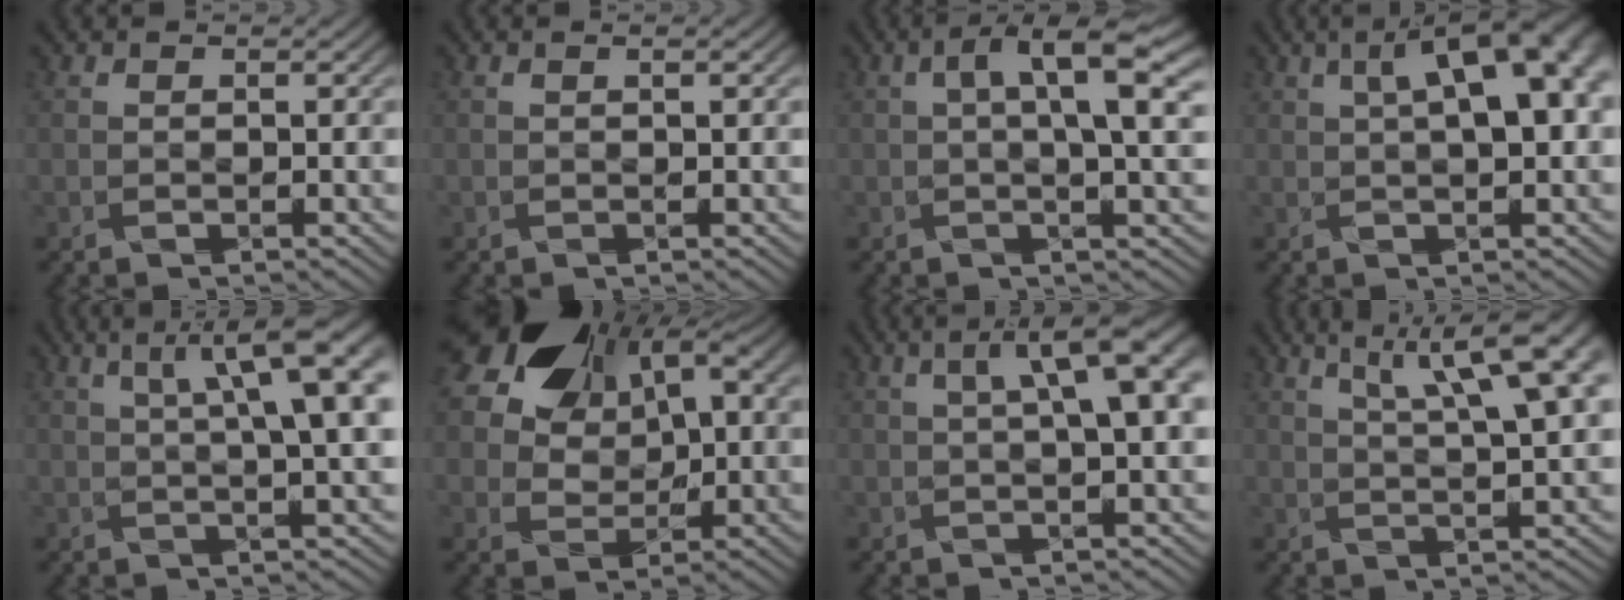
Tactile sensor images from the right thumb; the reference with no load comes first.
{"total": 0.9, "force": [0.3, 0.1, 0.8], "torque": [-0.016, 0.003, 0.004]}
{"total": 7.2, "force": [1.8, 1.8, 6.7], "torque": [-0.107, 0.009, 0.027]}
{"total": 9.5, "force": [2.4, 3.4, 8.5], "torque": [-0.121, 0.020, 0.030]}
{"total": 11.4, "force": [3.4, 2.9, 10.4], "torque": [-0.133, 0.025, 0.046]}
{"total": 16.5, "force": [7.0, 11.2, 9.9], "torque": [-0.207, 0.059, 0.126]}
{"total": 8.6, "force": [2.0, 2.2, 8.0], "torque": [-0.111, 0.019, 0.028]}
{"total": 12.4, "force": [5.9, 3.2, 10.5], "torque": [-0.147, 0.031, 0.081]}